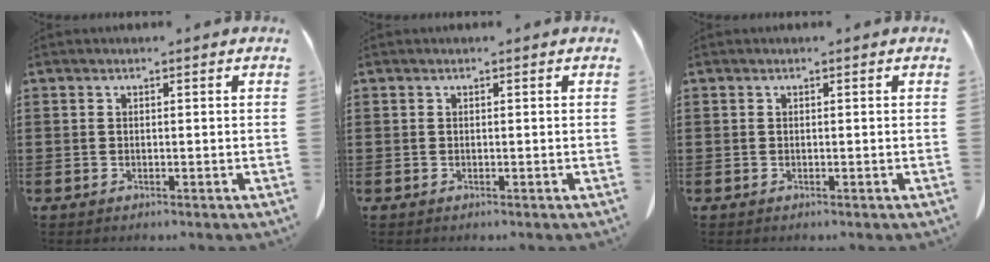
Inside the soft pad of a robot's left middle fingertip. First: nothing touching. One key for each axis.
{"total": 0.0}
{"total": 0.0}